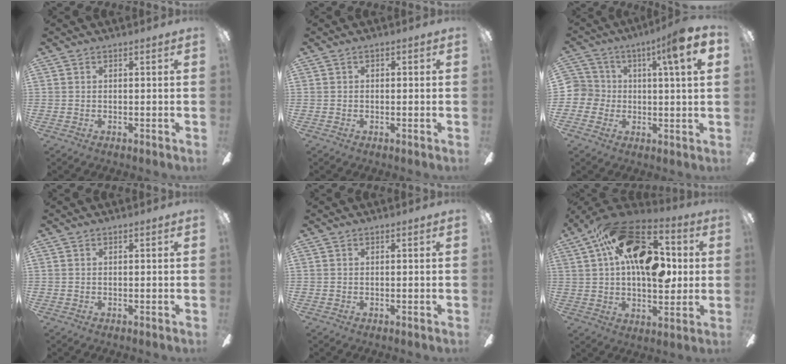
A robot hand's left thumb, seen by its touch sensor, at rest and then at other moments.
{"total": 0.8, "force": [-0.2, 0.7, 0.3], "torque": [-0.005, 0.005, -0.005]}
{"total": 8.6, "force": [2.9, 4.5, 6.8], "torque": [-0.098, -0.005, 0.040]}
{"total": 0.0}
{"total": 0.0}
{"total": 24.3, "force": [7.0, 13.5, 19.0], "torque": [-0.314, -0.011, 0.114]}